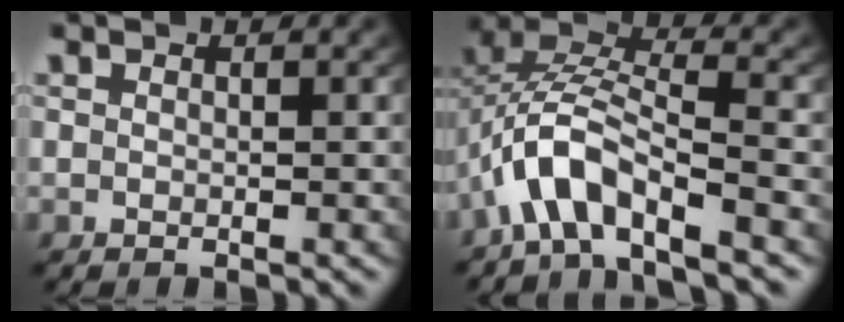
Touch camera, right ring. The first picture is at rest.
{"total": 7.1, "force": [-0.7, 5.1, 4.8], "torque": [-0.120, -0.003, -0.025]}